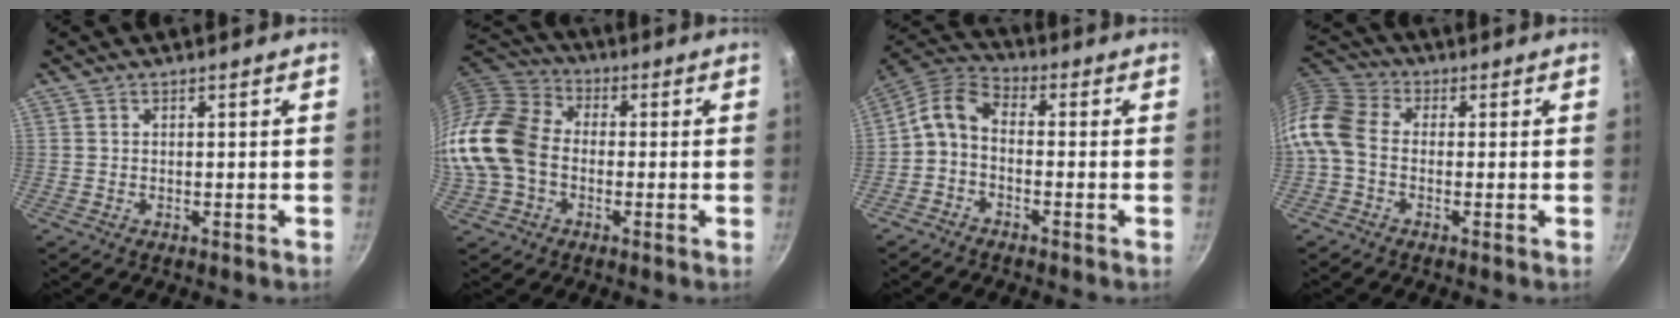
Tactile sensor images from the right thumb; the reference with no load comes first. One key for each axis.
{"total": 16.6, "fx": -2.2, "fy": 12.5, "fz": 10.7, "tx": -0.204, "ty": 0.034, "tz": -0.057}
{"total": 7.1, "fx": -1.6, "fy": 4.5, "fz": 5.2, "tx": -0.113, "ty": 0.042, "tz": -0.046}
{"total": 10.1, "fx": -1.9, "fy": 7.3, "fz": 6.8, "tx": -0.136, "ty": 0.034, "tz": -0.059}